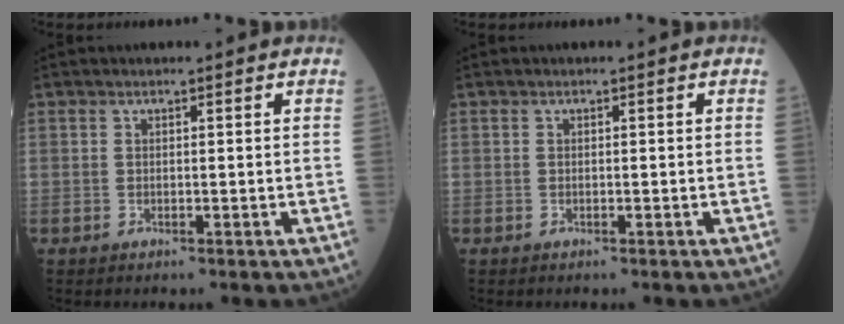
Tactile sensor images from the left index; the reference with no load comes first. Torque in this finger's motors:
{"motor_torque": [0.07, 0.07, -0.03, 0.00]}